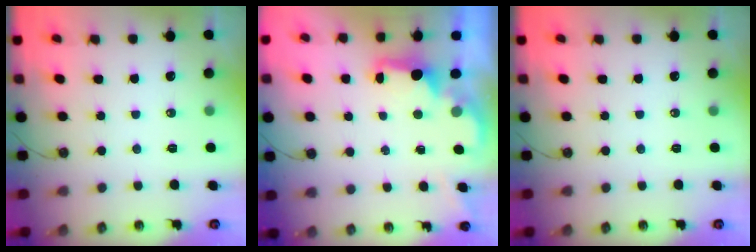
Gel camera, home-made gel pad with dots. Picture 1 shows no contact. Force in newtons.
{"total": 2.0, "press": 1.9, "slide": 0.7}
{"total": 0.0}